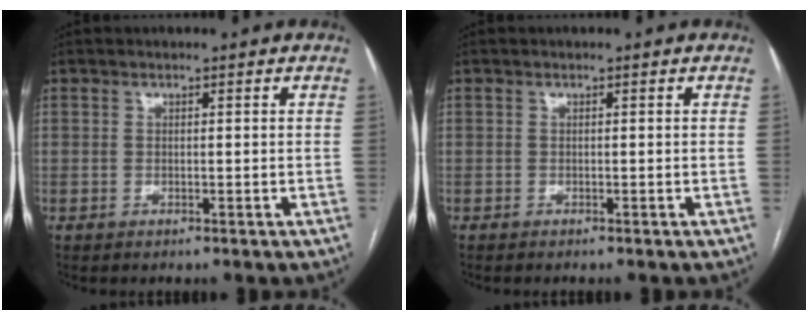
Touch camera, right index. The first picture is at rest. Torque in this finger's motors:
{"motor_torque": [0.13, 0.34, -0.05, 0.00]}